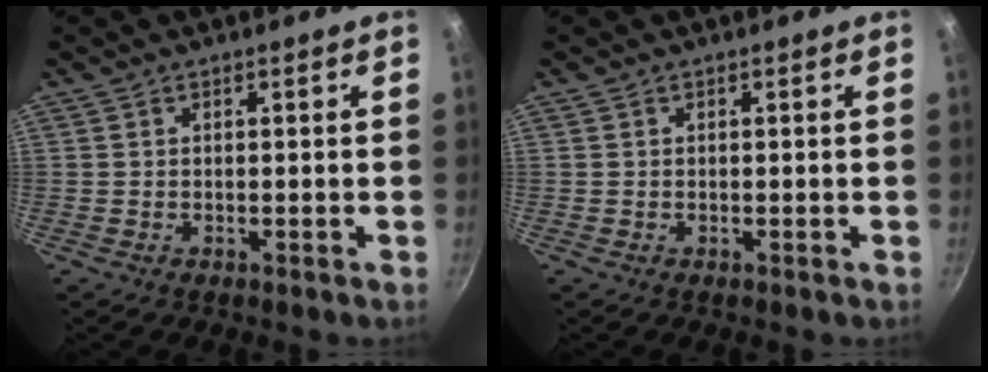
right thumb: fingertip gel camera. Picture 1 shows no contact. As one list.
[{"total": 0.0}]